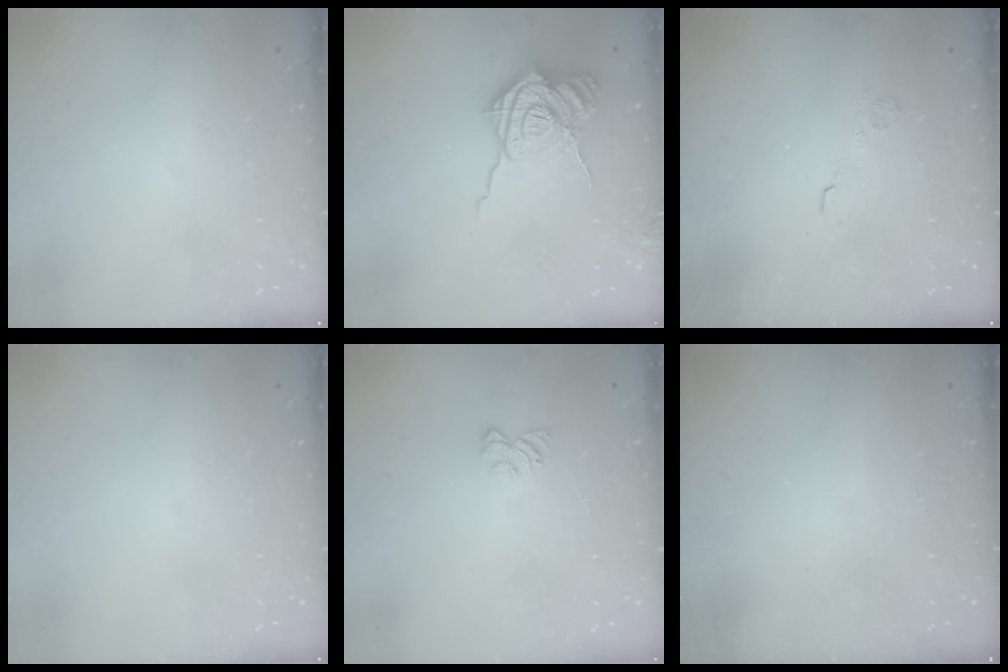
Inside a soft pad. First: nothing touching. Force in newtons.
{"total": 17.1, "press": 17.0, "slide": 1.6}
{"total": 2.7, "press": 2.3, "slide": 1.4}
{"total": 0.0}
{"total": 4.4, "press": 4.4, "slide": 0.4}
{"total": 2.4, "press": 2.2, "slide": 0.8}